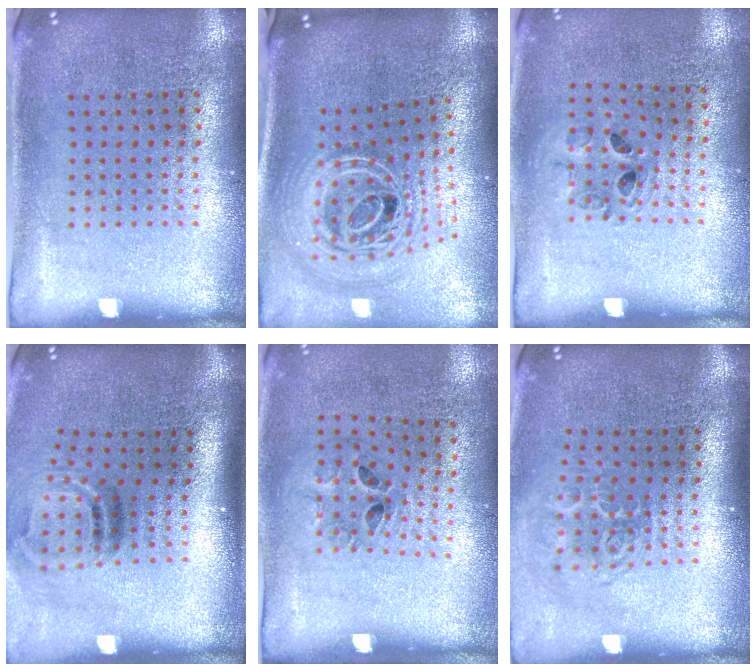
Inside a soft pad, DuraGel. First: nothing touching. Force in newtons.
{"total": 3.0, "press": 2.1, "slide": 2.1}
{"total": 0.9, "press": 0.9, "slide": 0.2}
{"total": 2.0, "press": 1.2, "slide": 1.6}
{"total": 1.3, "press": 0.7, "slide": 1.1}
{"total": 1.8, "press": 1.2, "slide": 1.4}